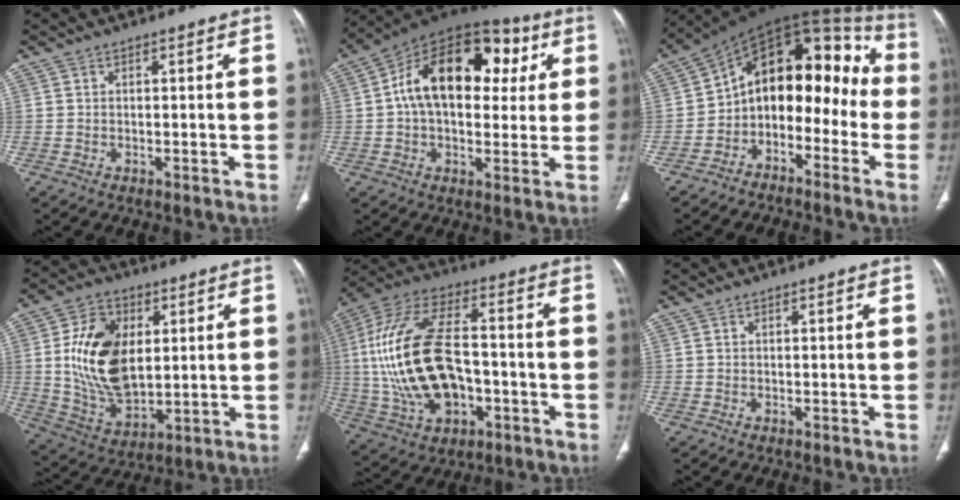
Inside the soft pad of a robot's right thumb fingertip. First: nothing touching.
{"total": 22.3, "force": [4.6, 13.8, 16.9], "torque": [-0.236, 0.028, 0.060]}
{"total": 17.1, "force": [-3.4, 11.1, 12.5], "torque": [-0.129, 0.103, -0.066]}
{"total": 17.3, "force": [2.7, 11.0, 13.1], "torque": [-0.209, -0.015, 0.057]}
{"total": 23.0, "force": [-2.0, 13.0, 18.9], "torque": [-0.385, 0.020, -0.024]}
{"total": 0.0}